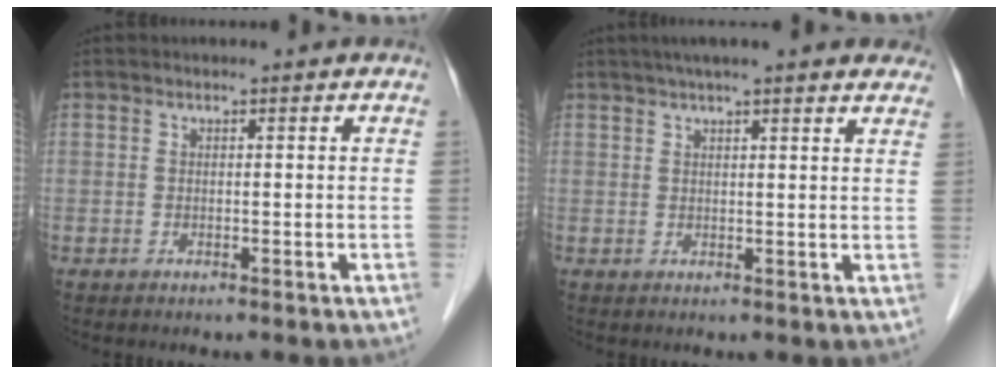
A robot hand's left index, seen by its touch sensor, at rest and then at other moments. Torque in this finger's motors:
{"motor_torque": [0.39, -0.91, 0.62, 0.17]}